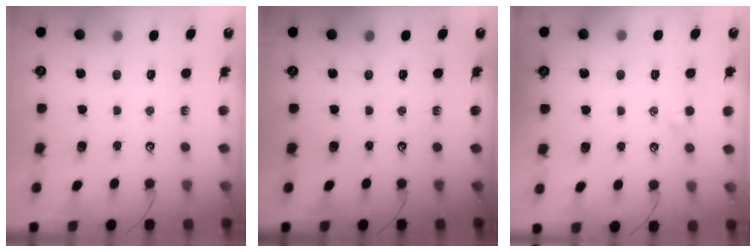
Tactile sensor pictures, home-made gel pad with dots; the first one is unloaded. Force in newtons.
{"total": 0.0}
{"total": 2.1, "press": 2.1, "slide": 0.3}